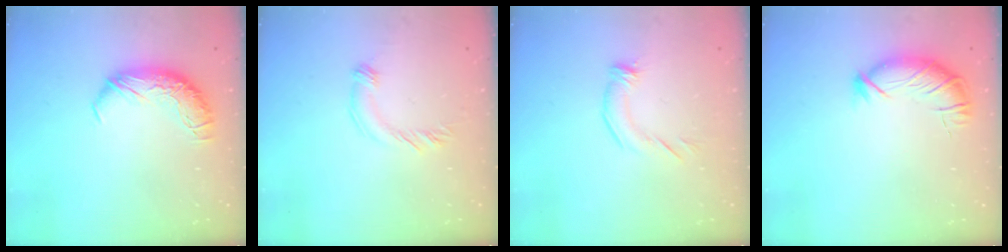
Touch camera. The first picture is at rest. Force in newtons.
{"total": 3.3, "press": 3.2, "slide": 0.7}
{"total": 2.8, "press": 2.7, "slide": 0.8}
{"total": 3.8, "press": 3.8, "slide": 0.5}